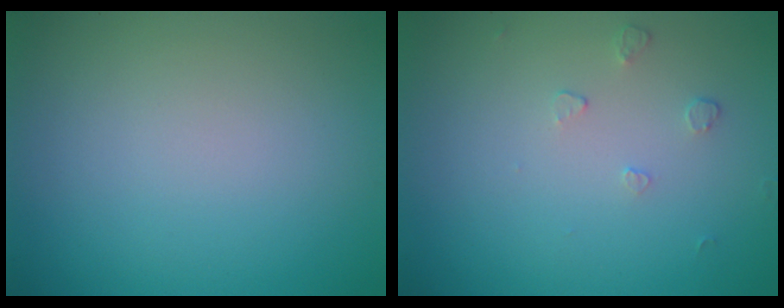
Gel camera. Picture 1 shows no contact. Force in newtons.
{"total": 0.6, "press": 0.4, "slide": 0.5}